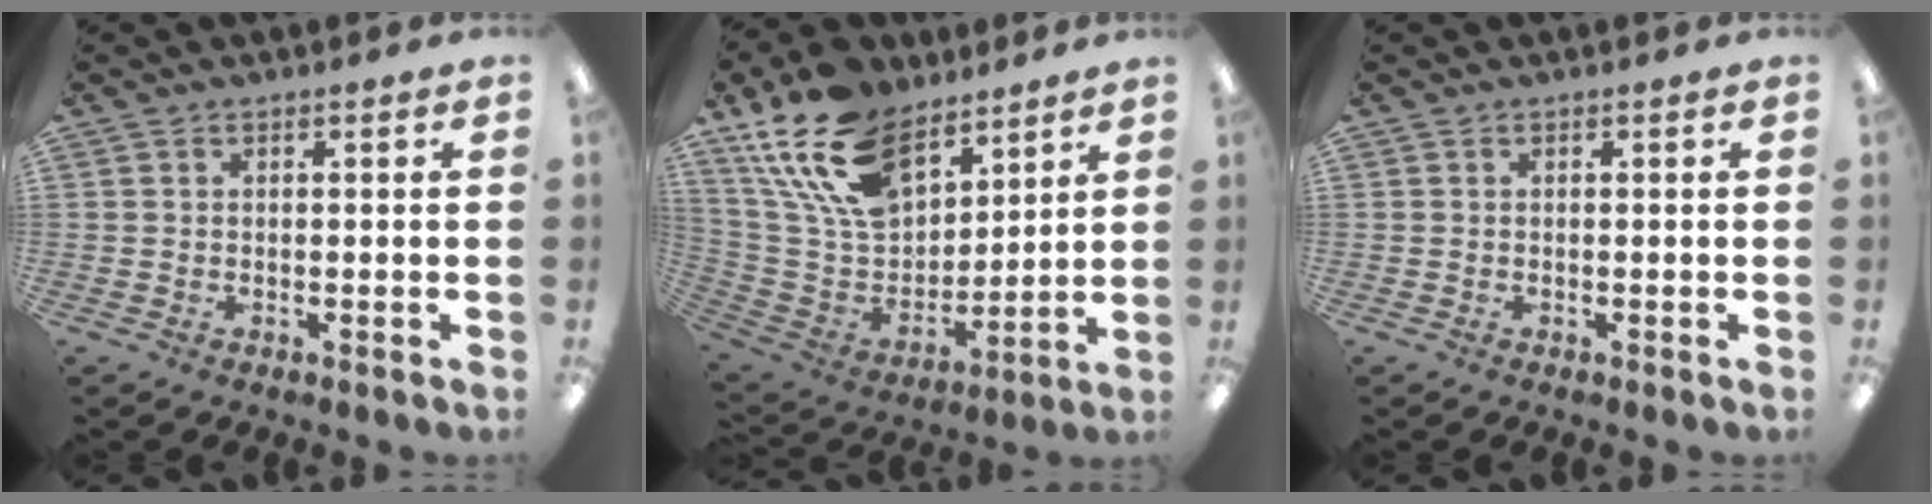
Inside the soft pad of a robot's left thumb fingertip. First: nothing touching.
{"total": 21.3, "force": [13.6, 11.7, 11.4], "torque": [-0.241, -0.068, 0.254]}
{"total": 0.0}